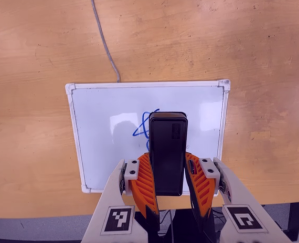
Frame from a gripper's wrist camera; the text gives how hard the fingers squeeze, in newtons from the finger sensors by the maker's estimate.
{"total": 7.6, "left": 5.3, "right": 9.9}